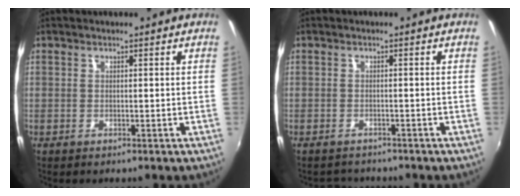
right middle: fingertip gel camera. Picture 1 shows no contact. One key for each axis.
{"total": 3.4, "fx": -3.2, "fy": 1.0, "fz": 0.3, "tx": -0.014, "ty": -0.007, "tz": -0.050}